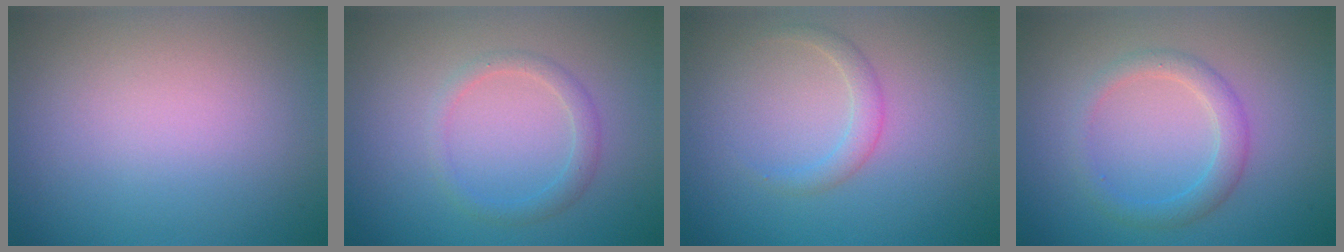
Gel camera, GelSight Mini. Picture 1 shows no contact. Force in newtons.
{"total": 1.6, "press": 1.6, "slide": 0.1}
{"total": 1.6, "press": 1.6, "slide": 0.2}
{"total": 2.3, "press": 2.3, "slide": 0.1}